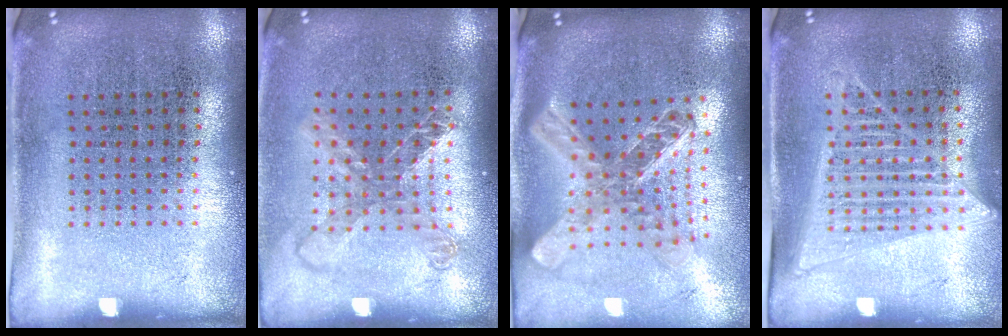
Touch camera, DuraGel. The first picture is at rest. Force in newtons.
{"total": 1.5, "press": 1.3, "slide": 0.8}
{"total": 2.5, "press": 2.0, "slide": 1.6}
{"total": 1.3, "press": 1.2, "slide": 0.5}